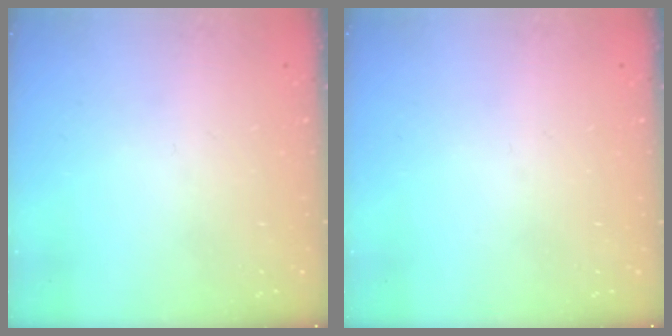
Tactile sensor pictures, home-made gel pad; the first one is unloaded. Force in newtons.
{"total": 0.0}